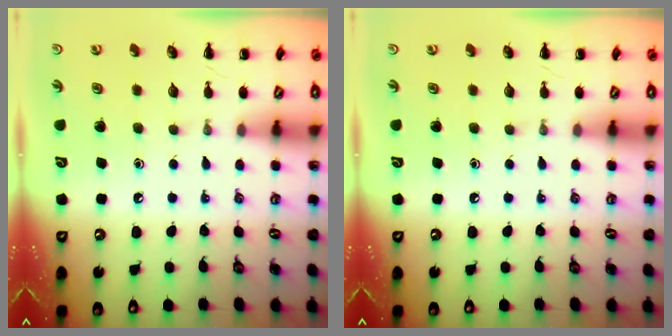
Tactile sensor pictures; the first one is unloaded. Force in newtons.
{"total": 0.0}